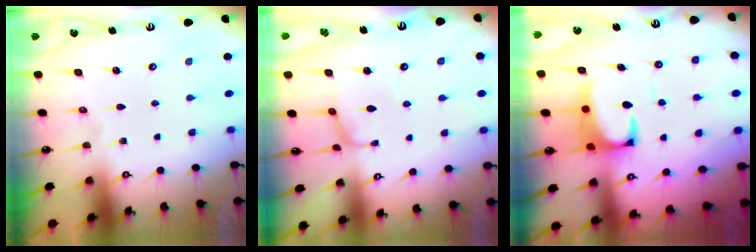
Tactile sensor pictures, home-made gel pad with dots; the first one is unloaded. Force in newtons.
{"total": 2.8, "press": 2.7, "slide": 0.7}
{"total": 3.4, "press": 3.2, "slide": 1.2}